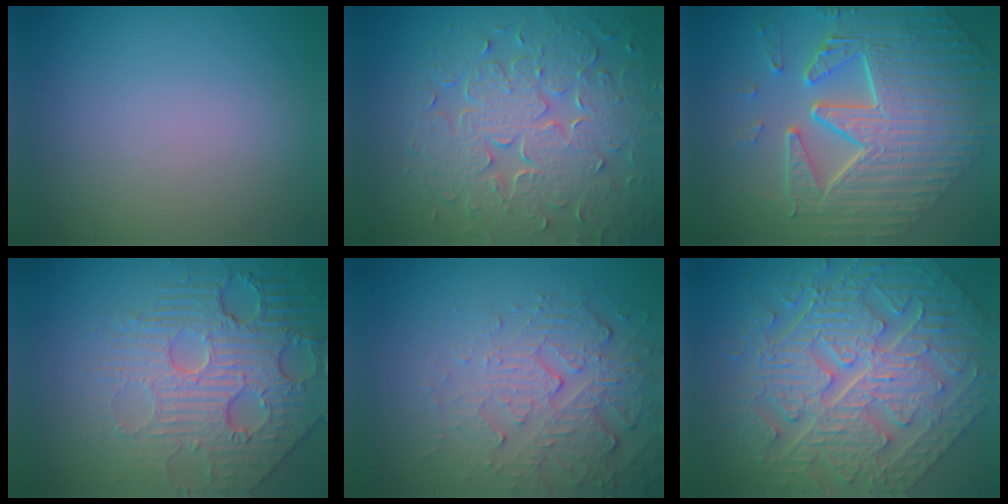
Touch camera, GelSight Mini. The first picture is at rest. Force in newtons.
{"total": 8.9, "press": 6.2, "slide": 6.4}
{"total": 10.6, "press": 7.3, "slide": 7.6}
{"total": 7.8, "press": 5.6, "slide": 5.4}
{"total": 5.5, "press": 3.7, "slide": 4.1}
{"total": 11.2, "press": 7.7, "slide": 8.2}